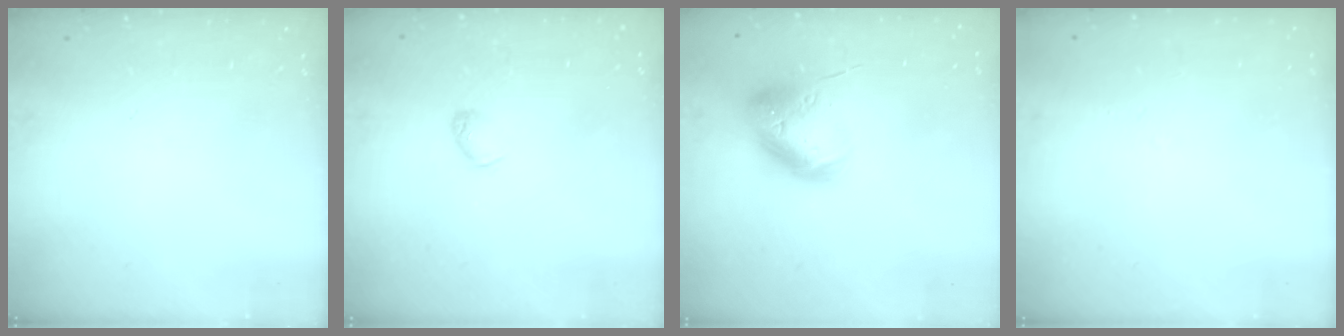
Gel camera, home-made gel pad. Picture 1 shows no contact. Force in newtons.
{"total": 3.3, "press": 3.2, "slide": 0.6}
{"total": 17.7, "press": 17.4, "slide": 2.8}
{"total": 1.6, "press": 1.6, "slide": 0.3}